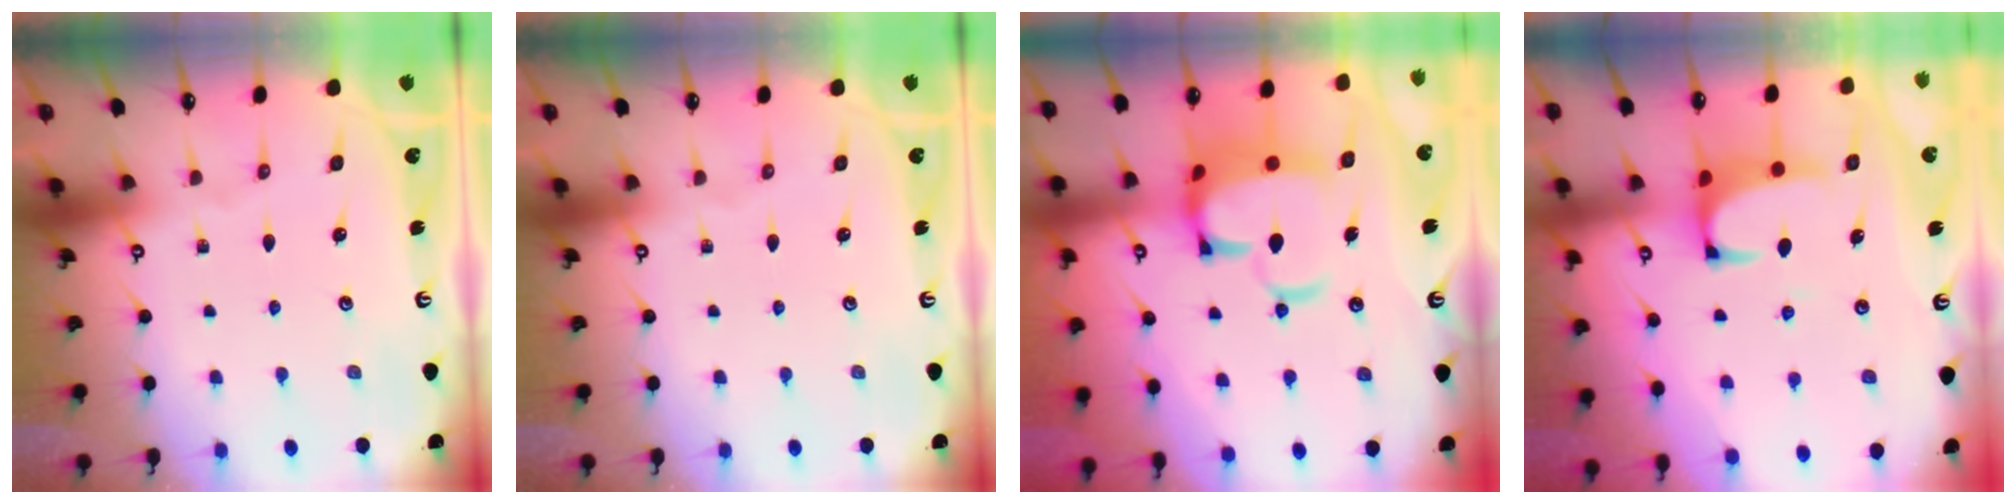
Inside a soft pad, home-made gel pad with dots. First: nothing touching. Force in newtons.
{"total": 0.0}
{"total": 10.9, "press": 10.8, "slide": 1.5}
{"total": 1.5, "press": 1.2, "slide": 0.8}